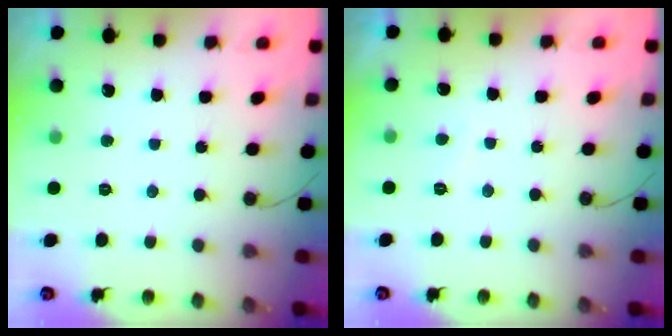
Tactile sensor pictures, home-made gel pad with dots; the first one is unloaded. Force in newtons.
{"total": 1.1, "press": 0.8, "slide": 0.7}